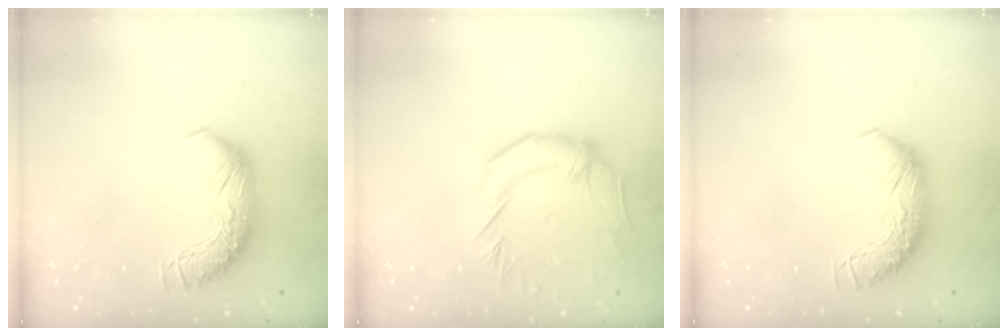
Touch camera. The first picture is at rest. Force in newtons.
{"total": 0.8, "press": 0.6, "slide": 0.5}
{"total": 0.0}